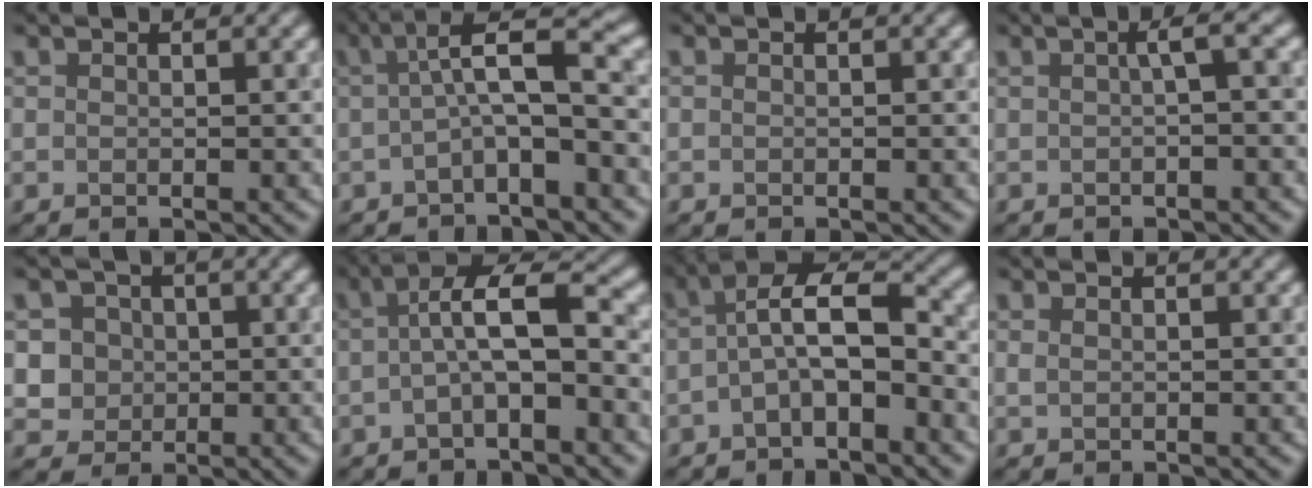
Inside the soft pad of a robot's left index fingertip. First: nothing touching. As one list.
[{"total": 5.1, "force": [0.1, 1.1, 5.0], "torque": [-0.078, 0.025, -0.007]}, {"total": 0.0}, {"total": 2.2, "force": [0.1, 0.5, 2.2], "torque": [-0.026, 0.010, -0.002]}, {"total": 4.5, "force": [1.0, 4.2, 1.3], "torque": [-0.010, 0.028, 0.009]}, {"total": 4.8, "force": [-0.4, 1.5, 4.6], "torque": [-0.077, 0.024, -0.015]}, {"total": 5.3, "force": [-1.3, 2.0, 4.8], "torque": [-0.084, 0.024, -0.029]}, {"total": 0.0}]